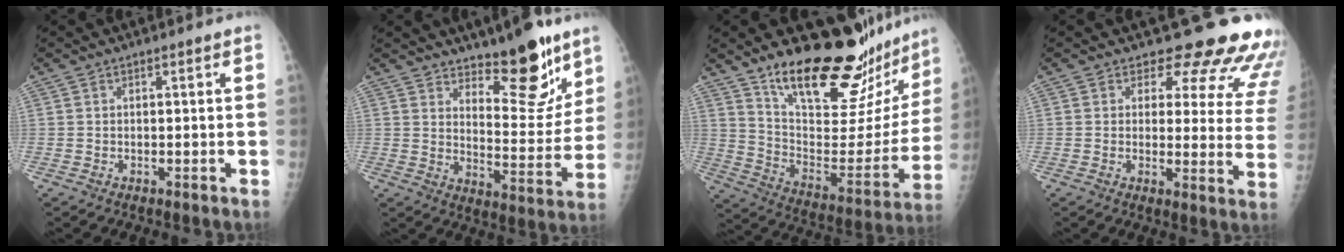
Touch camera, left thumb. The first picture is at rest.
{"total": 14.2, "force": [10.0, 5.3, 8.7], "torque": [-0.071, -0.080, 0.157]}
{"total": 26.6, "force": [21.8, 7.3, 13.4], "torque": [-0.162, -0.139, 0.326]}
{"total": 15.7, "force": [14.3, 5.3, 3.8], "torque": [0.009, -0.117, 0.138]}